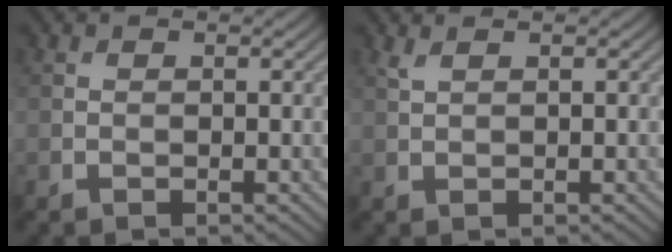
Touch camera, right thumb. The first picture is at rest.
{"total": 1.1, "force": [0.8, 0.2, 0.7], "torque": [-0.022, 0.003, 0.018]}